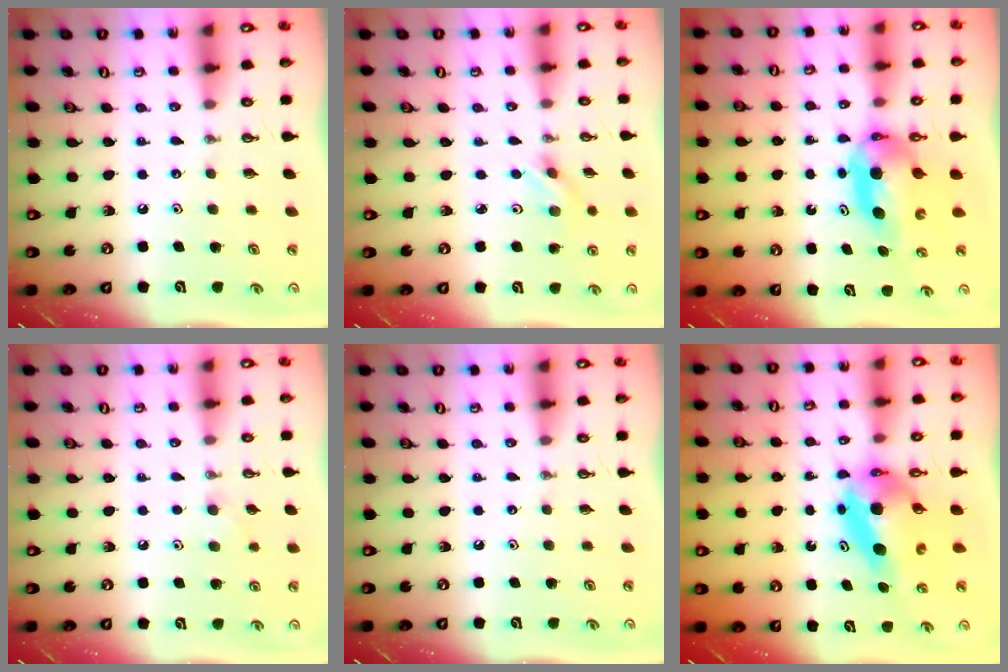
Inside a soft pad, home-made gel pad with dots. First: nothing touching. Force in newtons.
{"total": 2.6, "press": 2.4, "slide": 0.8}
{"total": 7.5, "press": 5.7, "slide": 4.9}
{"total": 6.7, "press": 5.8, "slide": 3.4}
{"total": 0.0}
{"total": 6.5, "press": 6.5, "slide": 0.5}